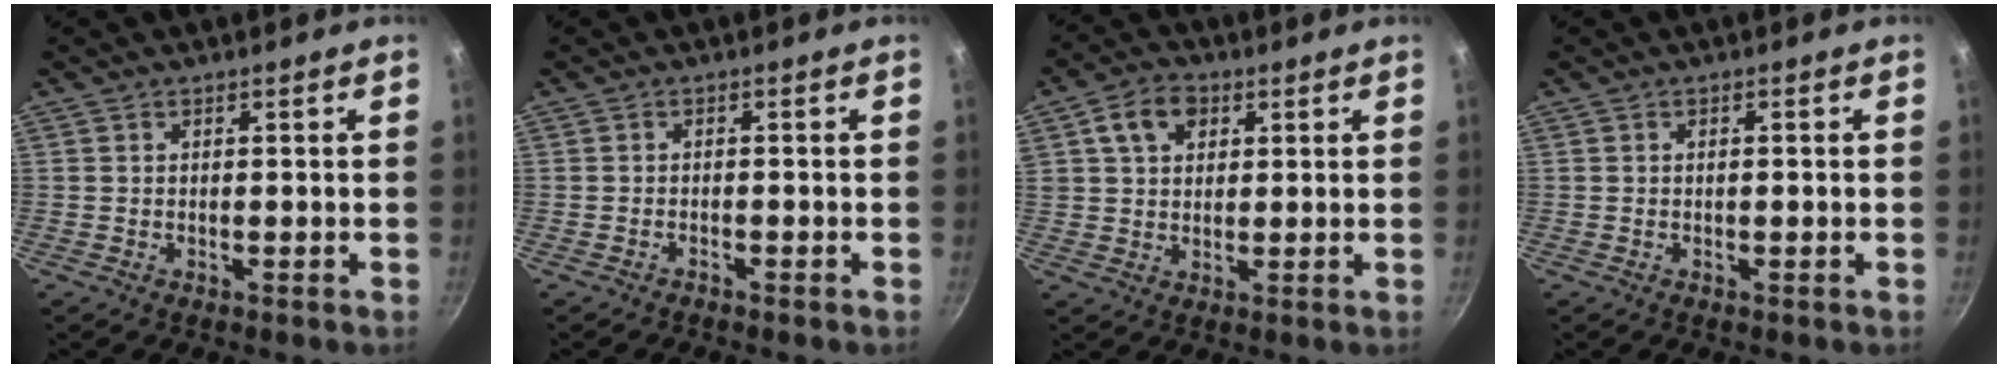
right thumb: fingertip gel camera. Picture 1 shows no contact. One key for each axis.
{"total": 0.7, "fx": -0.7, "fy": 0.0, "fz": 0.0, "tx": -0.010, "ty": 0.012, "tz": -0.011}
{"total": 7.7, "fx": 3.0, "fy": 5.5, "fz": 4.5, "tx": -0.063, "ty": 0.003, "tz": 0.046}
{"total": 0.8, "fx": -0.1, "fy": 0.2, "fz": 0.8, "tx": -0.015, "ty": 0.003, "tz": -0.003}